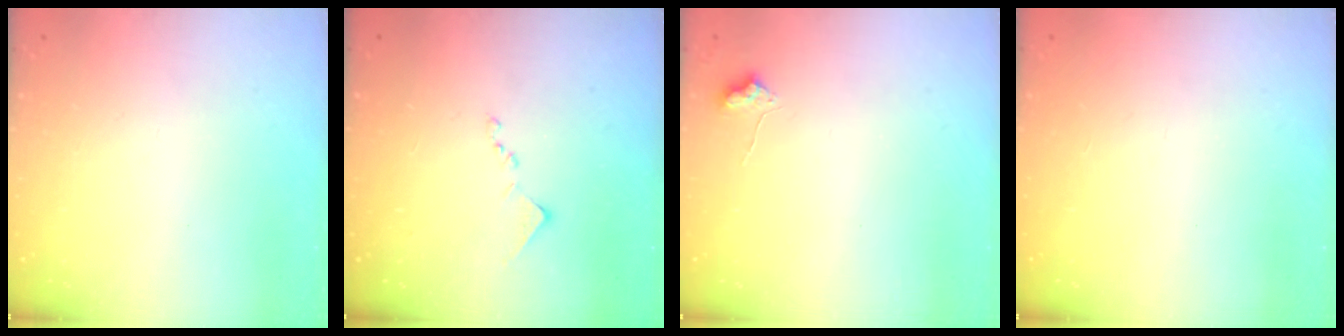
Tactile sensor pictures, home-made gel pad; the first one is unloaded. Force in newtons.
{"total": 7.6, "press": 7.6, "slide": 0.6}
{"total": 6.5, "press": 6.5, "slide": 0.8}
{"total": 1.3, "press": 1.0, "slide": 0.7}